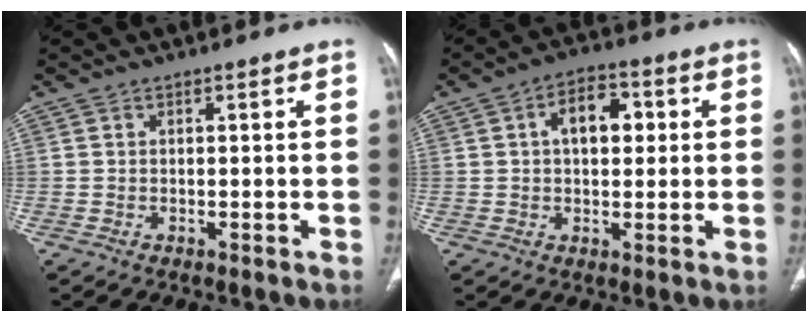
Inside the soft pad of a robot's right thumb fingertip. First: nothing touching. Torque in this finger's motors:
{"motor_torque": [0.69, 1.72, 0.75, -0.46, 0.03]}